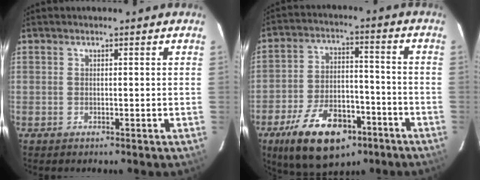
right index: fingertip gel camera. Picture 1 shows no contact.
{"total": 18.3, "force": [-10.8, 9.2, 11.5], "torque": [-0.226, 0.000, -0.164]}